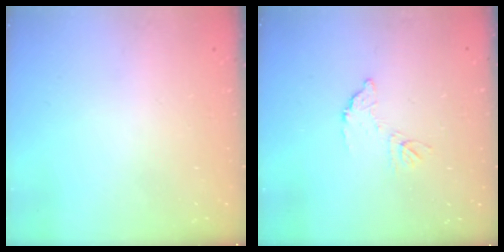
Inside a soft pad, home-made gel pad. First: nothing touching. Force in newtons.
{"total": 7.2, "press": 7.2, "slide": 0.5}